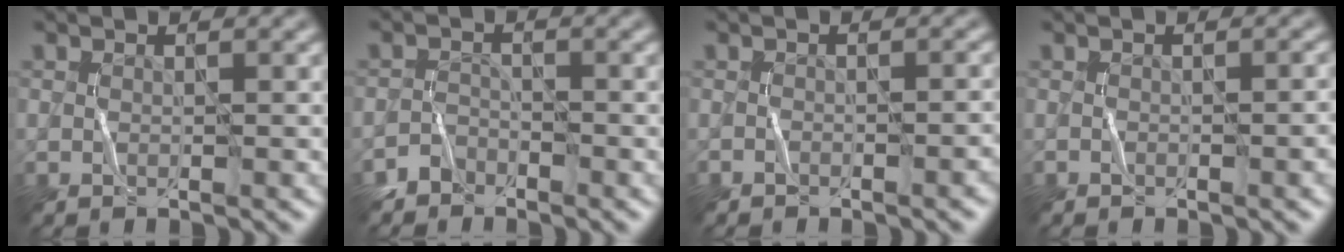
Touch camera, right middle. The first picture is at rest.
{"total": 1.5, "force": [-1.3, 0.5, -0.6], "torque": [0.009, 0.013, -0.028]}
{"total": 2.1, "force": [-1.7, 0.6, 1.2], "torque": [-0.007, 0.018, -0.020]}
{"total": 2.2, "force": [-1.0, 0.9, 1.7], "torque": [0.000, 0.019, -0.009]}